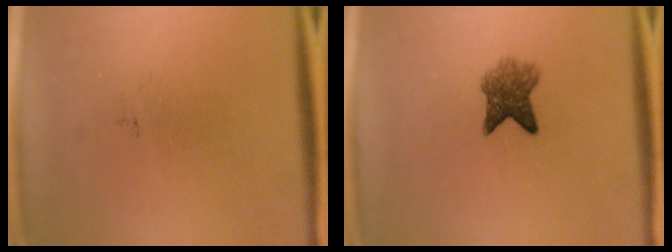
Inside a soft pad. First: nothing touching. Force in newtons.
{"total": 4.7}